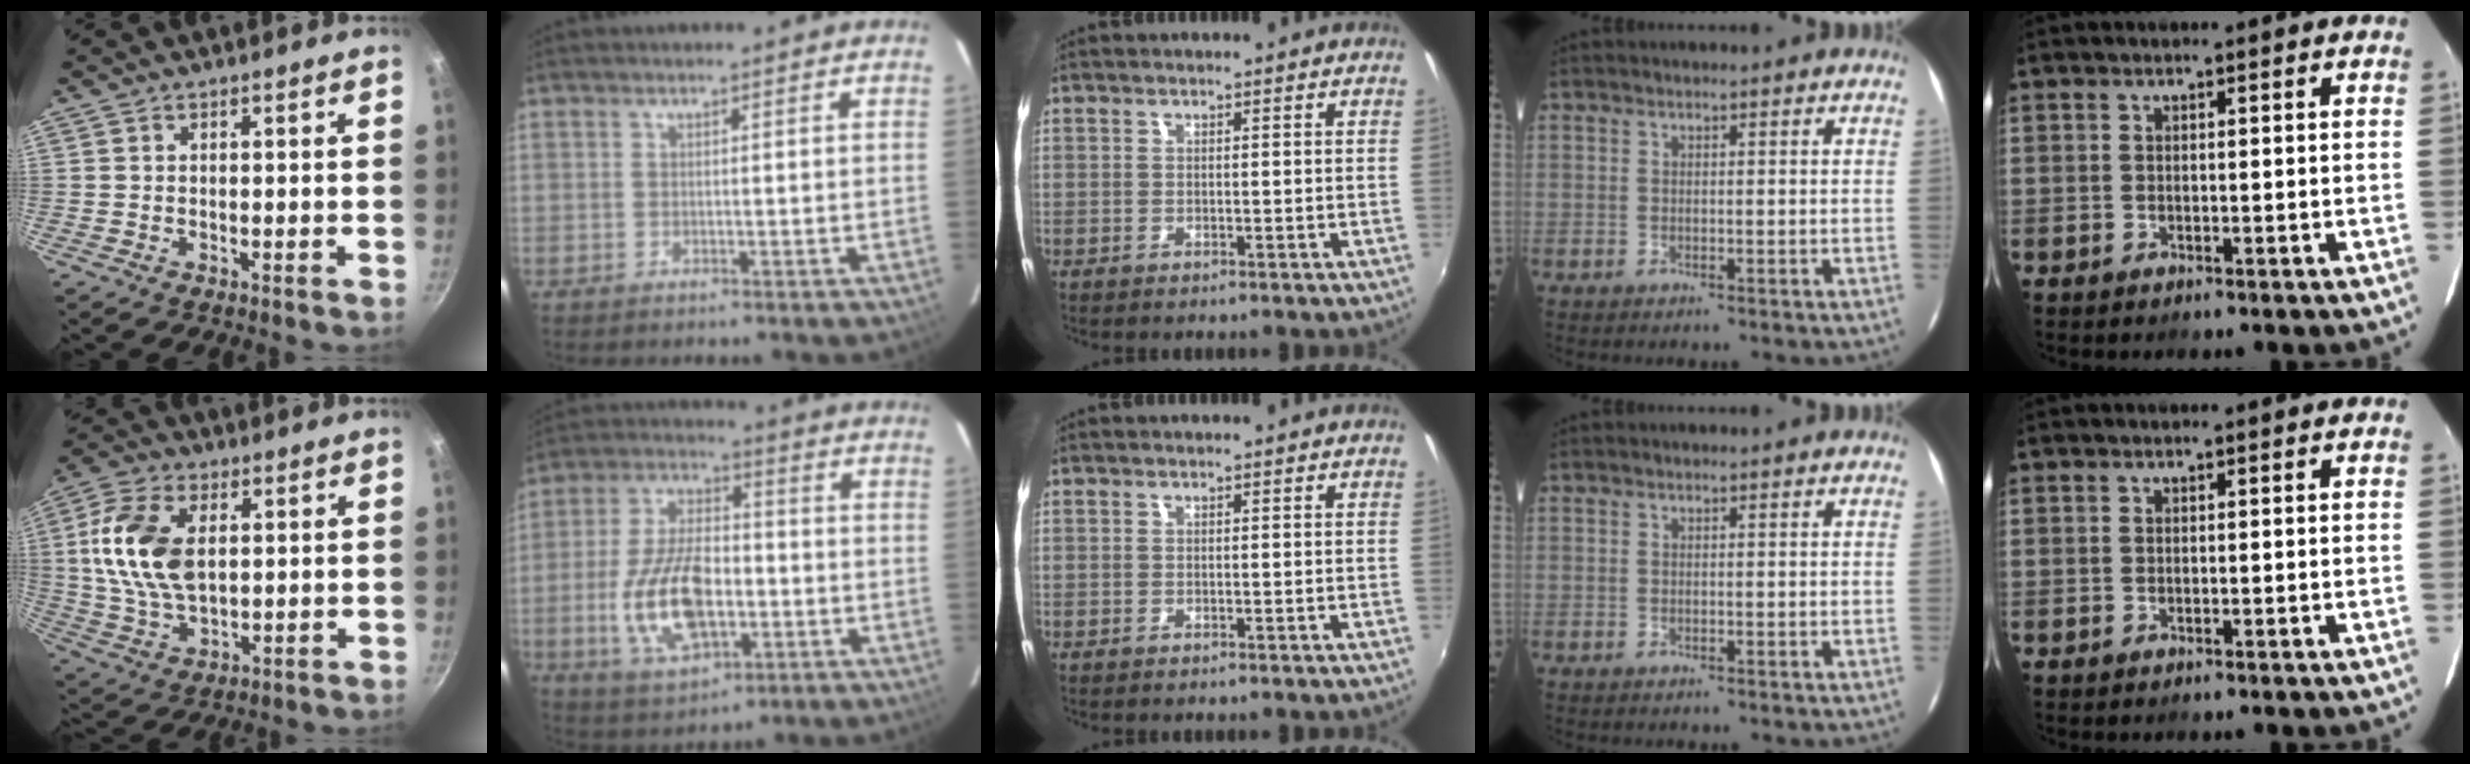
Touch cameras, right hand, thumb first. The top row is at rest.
{"thumb": {"total": 14.4, "force": [2.4, 8.4, 11.3], "torque": [-0.211, -0.003, 0.046]}, "index": {"total": 15.9, "force": [-3.8, 8.5, 12.9], "torque": [-0.264, 0.002, -0.056]}}